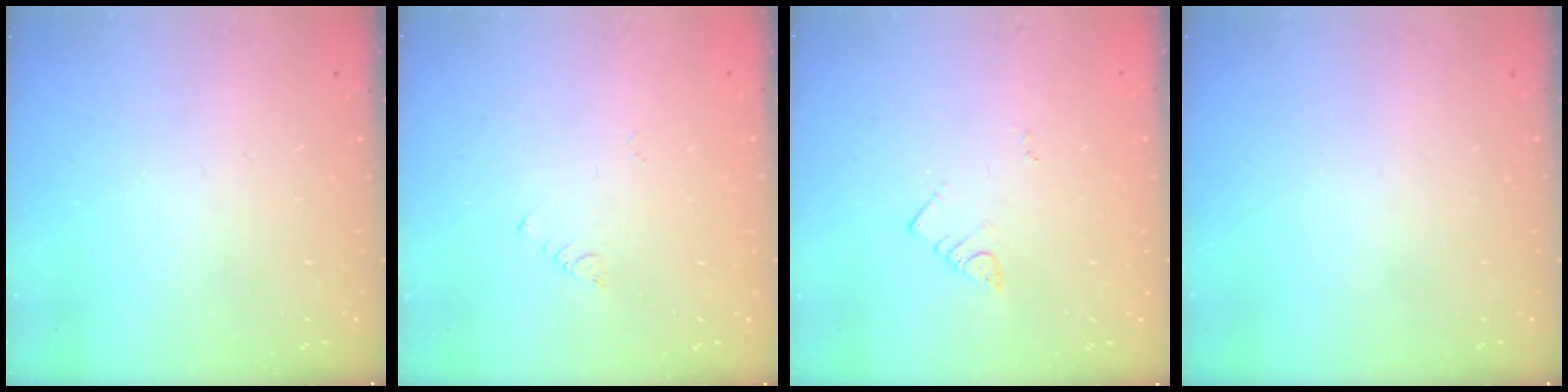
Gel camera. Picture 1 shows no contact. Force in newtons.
{"total": 1.9, "press": 1.9, "slide": 0.4}
{"total": 3.1, "press": 3.1, "slide": 0.5}
{"total": 0.0}